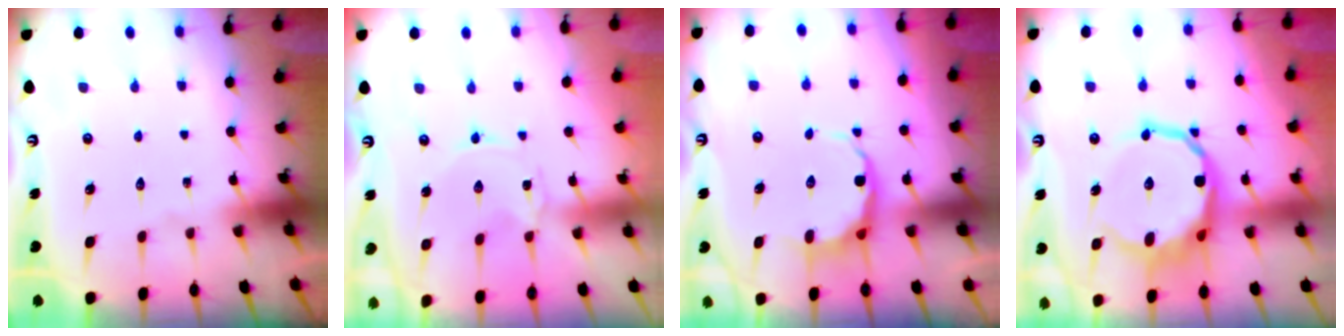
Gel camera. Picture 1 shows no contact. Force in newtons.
{"total": 0.0}
{"total": 7.3, "press": 7.2, "slide": 1.6}
{"total": 12.6, "press": 11.8, "slide": 4.3}